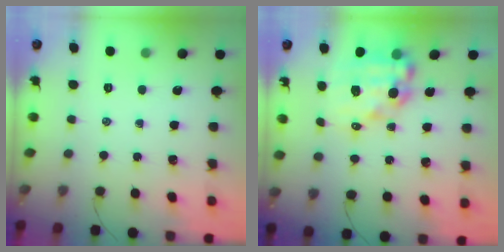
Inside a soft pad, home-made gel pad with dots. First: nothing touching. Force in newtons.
{"total": 11.8, "press": 11.4, "slide": 3.0}